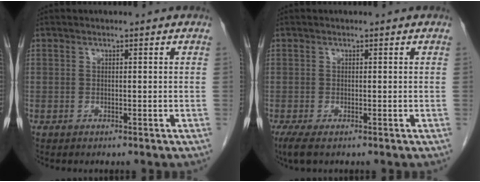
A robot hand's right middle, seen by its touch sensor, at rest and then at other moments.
{"total": 2.4, "force": [-1.6, 0.6, 1.8], "torque": [-0.038, -0.010, -0.027]}